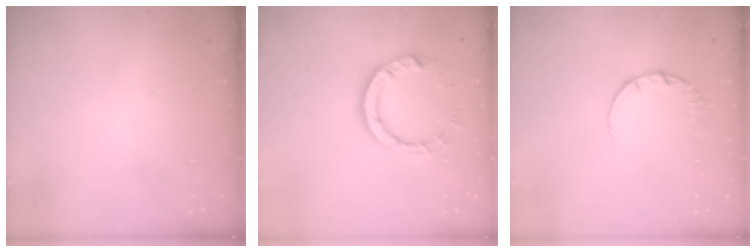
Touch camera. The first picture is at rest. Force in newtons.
{"total": 9.3, "press": 9.3, "slide": 1.0}
{"total": 2.4, "press": 2.4, "slide": 0.2}